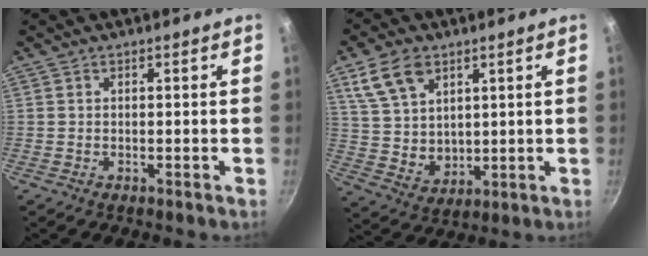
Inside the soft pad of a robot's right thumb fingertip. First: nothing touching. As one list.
[{"total": 11.8, "force": [5.6, 8.0, 6.5], "torque": [-0.098, -0.021, 0.123]}]